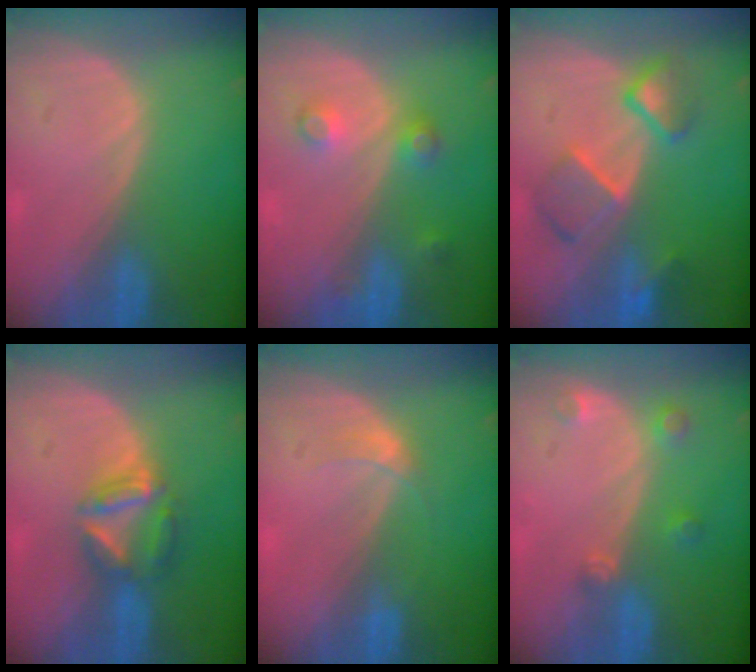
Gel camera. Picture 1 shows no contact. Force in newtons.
{"total": 3.8, "press": 3.4, "slide": 1.7}
{"total": 7.1, "press": 6.9, "slide": 1.9}
{"total": 6.1, "press": 5.5, "slide": 2.7}
{"total": 1.7, "press": 1.7, "slide": 0.2}
{"total": 2.7, "press": 2.6, "slide": 0.4}